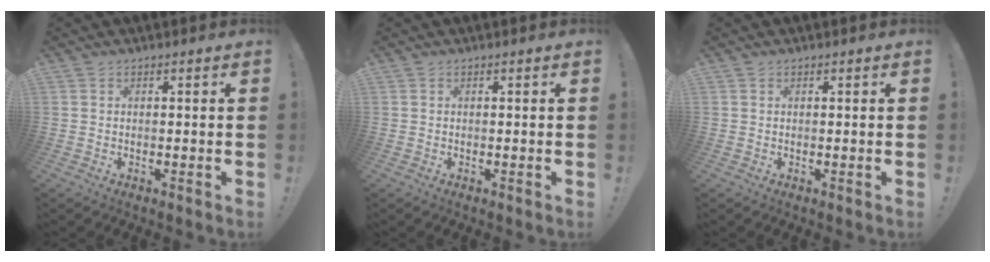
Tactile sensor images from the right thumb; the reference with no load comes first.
{"total": 0.0}
{"total": 0.0}